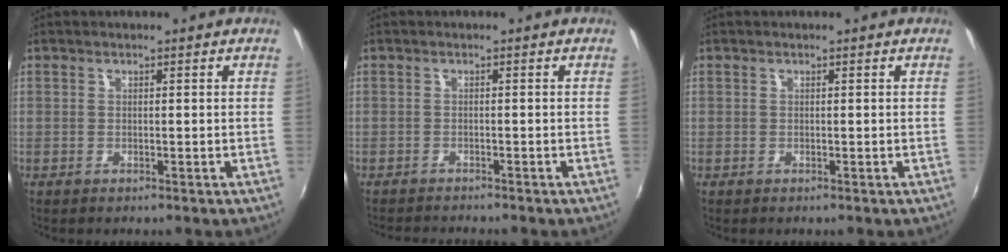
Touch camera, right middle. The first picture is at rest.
{"total": 3.0, "force": [-2.9, -0.1, 0.7], "torque": [-0.026, -0.014, -0.053]}
{"total": 0.0}